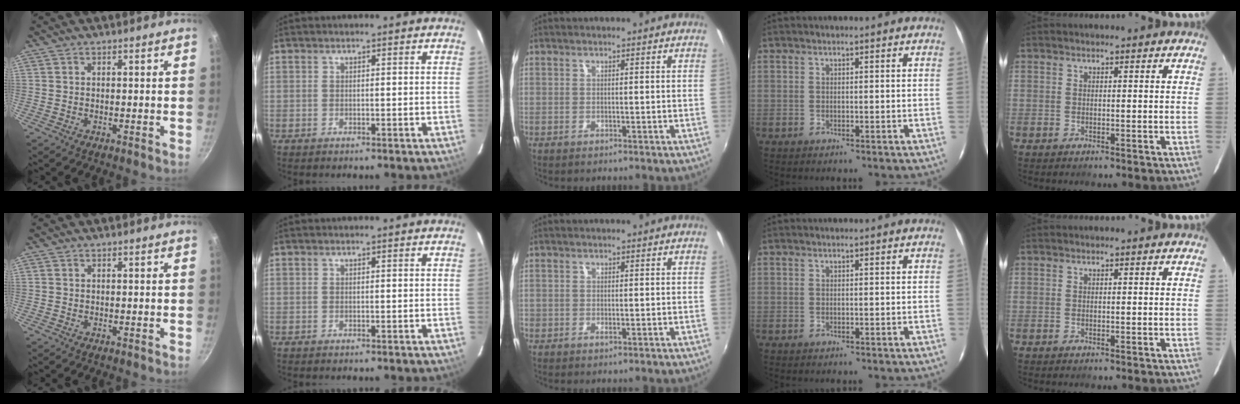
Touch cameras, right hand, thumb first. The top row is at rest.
{"middle": {"total": 1.1, "force": [-0.3, 0.8, 0.6], "torque": [-0.011, -0.001, -0.007]}}